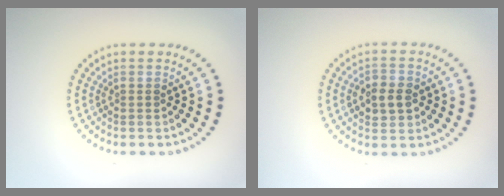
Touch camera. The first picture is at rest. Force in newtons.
{"total": 2.8, "press": 2.8, "slide": 0.3}